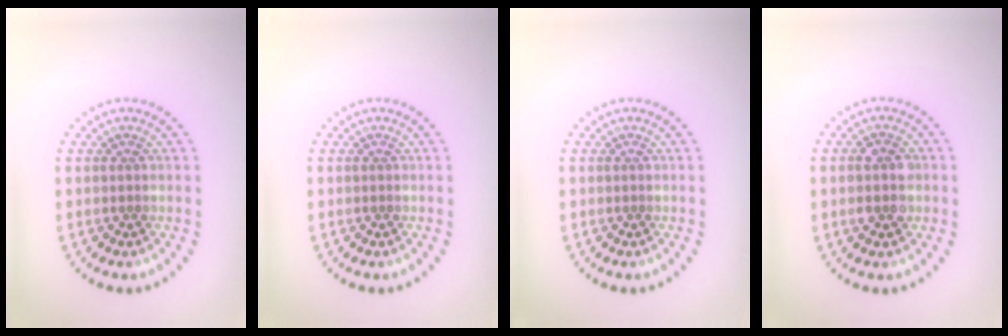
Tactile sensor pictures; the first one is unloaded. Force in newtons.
{"total": 0.0}
{"total": 0.0}
{"total": 2.4, "press": 2.4, "slide": 0.3}